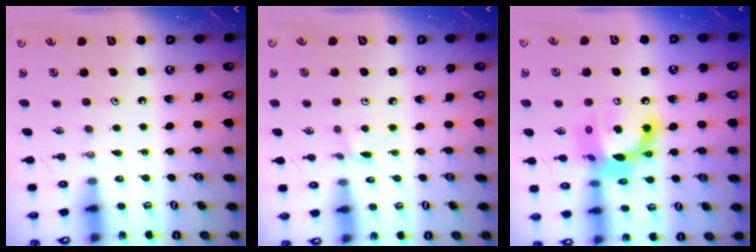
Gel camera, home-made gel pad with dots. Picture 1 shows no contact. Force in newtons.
{"total": 1.5, "press": 1.5, "slide": 0.2}
{"total": 15.4, "press": 15.4, "slide": 1.0}